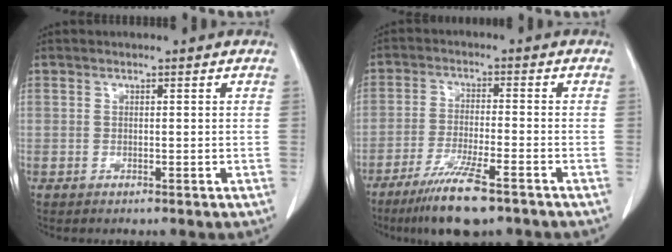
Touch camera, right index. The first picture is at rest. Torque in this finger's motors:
{"motor_torque": [0.62, -0.56, 0.22, 0.05]}